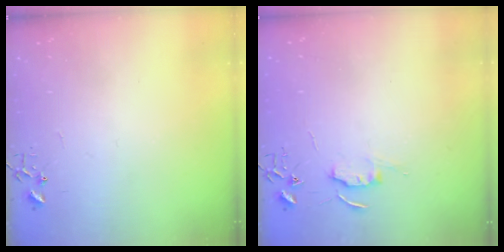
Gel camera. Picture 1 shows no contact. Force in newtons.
{"total": 5.7, "press": 5.7, "slide": 0.6}